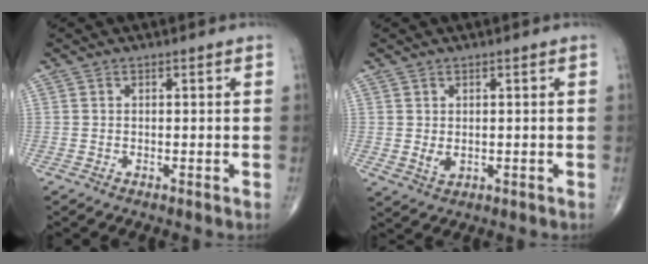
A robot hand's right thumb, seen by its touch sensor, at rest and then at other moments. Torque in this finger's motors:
{"motor_torque": [2.09, 2.00, -0.21, -0.15, 0.01]}